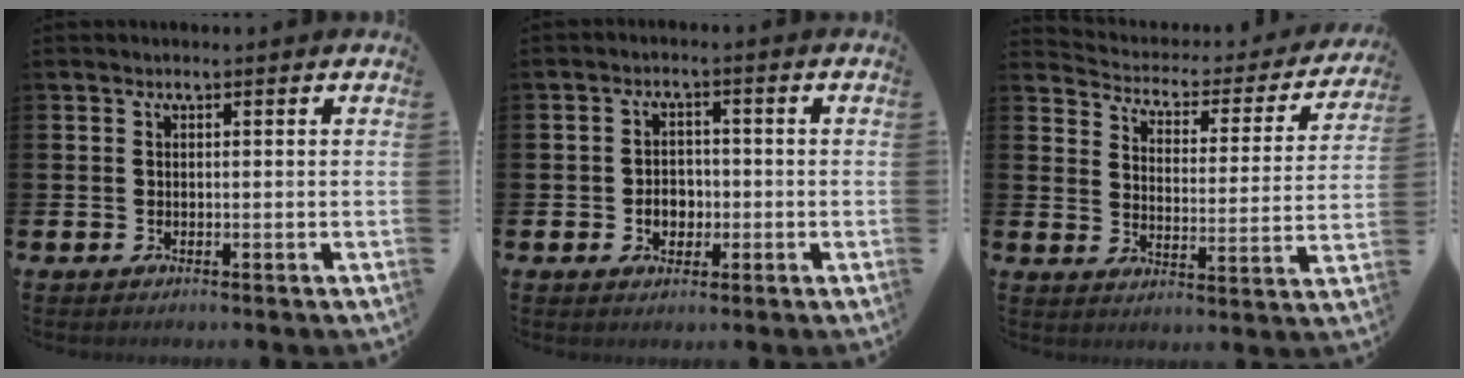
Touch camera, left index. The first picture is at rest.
{"total": 3.1, "force": [-0.7, 2.4, 1.7], "torque": [-0.018, -0.002, -0.022]}
{"total": 3.8, "force": [3.4, 1.7, 0.6], "torque": [-0.040, -0.034, 0.049]}